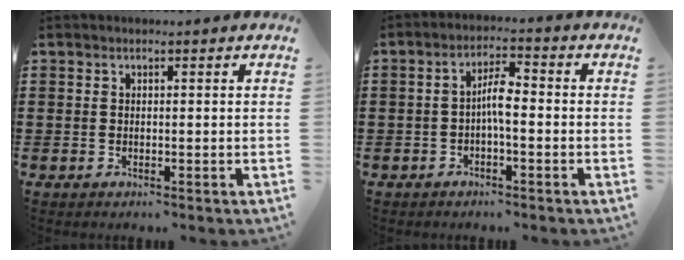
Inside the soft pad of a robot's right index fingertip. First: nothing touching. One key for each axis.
{"total": 3.9, "fx": -0.8, "fy": 1.0, "fz": 3.7, "tx": -0.074, "ty": 0.004, "tz": -0.019}